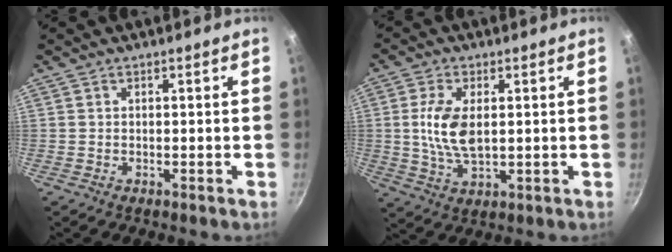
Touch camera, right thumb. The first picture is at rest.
{"total": 9.1, "force": [1.1, 4.8, 7.7], "torque": [-0.152, -0.005, 0.022]}